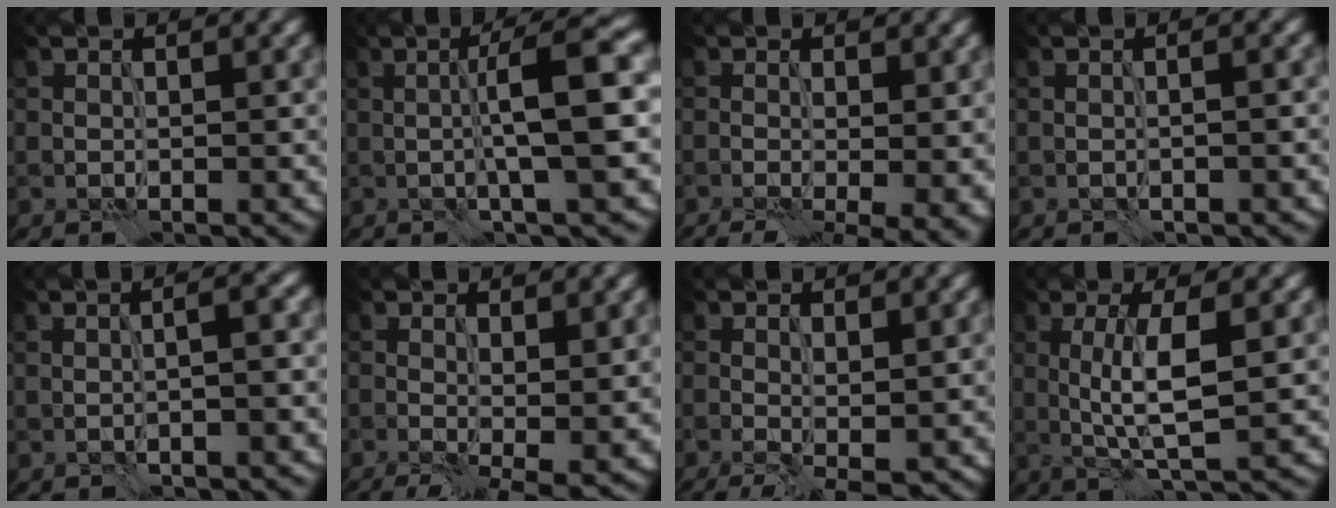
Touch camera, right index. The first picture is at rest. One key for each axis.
{"total": 6.8, "fx": 0.0, "fy": 0.9, "fz": 6.7, "tx": -0.098, "ty": 0.015, "tz": -0.005}
{"total": 8.7, "fx": -2.3, "fy": 3.3, "fz": 7.7, "tx": -0.078, "ty": -0.018, "tz": -0.022}
{"total": 1.1, "fx": -0.3, "fy": 0.0, "fz": 1.1, "tx": -0.012, "ty": 0.000, "tz": -0.009}
{"total": 3.1, "fx": 0.1, "fy": 1.2, "fz": 2.9, "tx": -0.009, "ty": 0.016, "tz": -0.018}
{"total": 6.9, "fx": -1.0, "fy": 2.8, "fz": 6.3, "tx": -0.085, "ty": -0.016, "tz": -0.003}
{"total": 4.3, "fx": -0.9, "fy": 1.5, "fz": 3.9, "tx": -0.070, "ty": -0.009, "tz": -0.014}
{"total": 4.9, "fx": -0.1, "fy": 0.7, "fz": 4.8, "tx": -0.090, "ty": 0.001, "tz": -0.002}